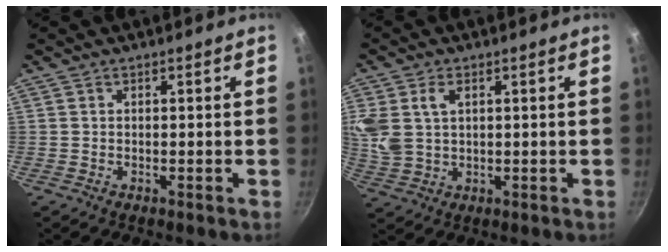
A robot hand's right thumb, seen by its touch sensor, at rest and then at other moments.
{"total": 9.1, "force": [2.8, 6.3, 6.0], "torque": [-0.123, -0.002, 0.060]}